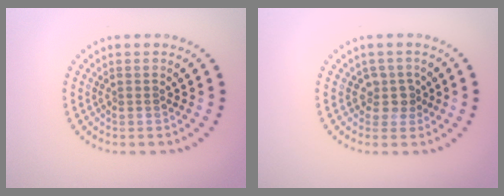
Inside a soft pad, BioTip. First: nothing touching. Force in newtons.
{"total": 2.0, "press": 1.5, "slide": 1.3}